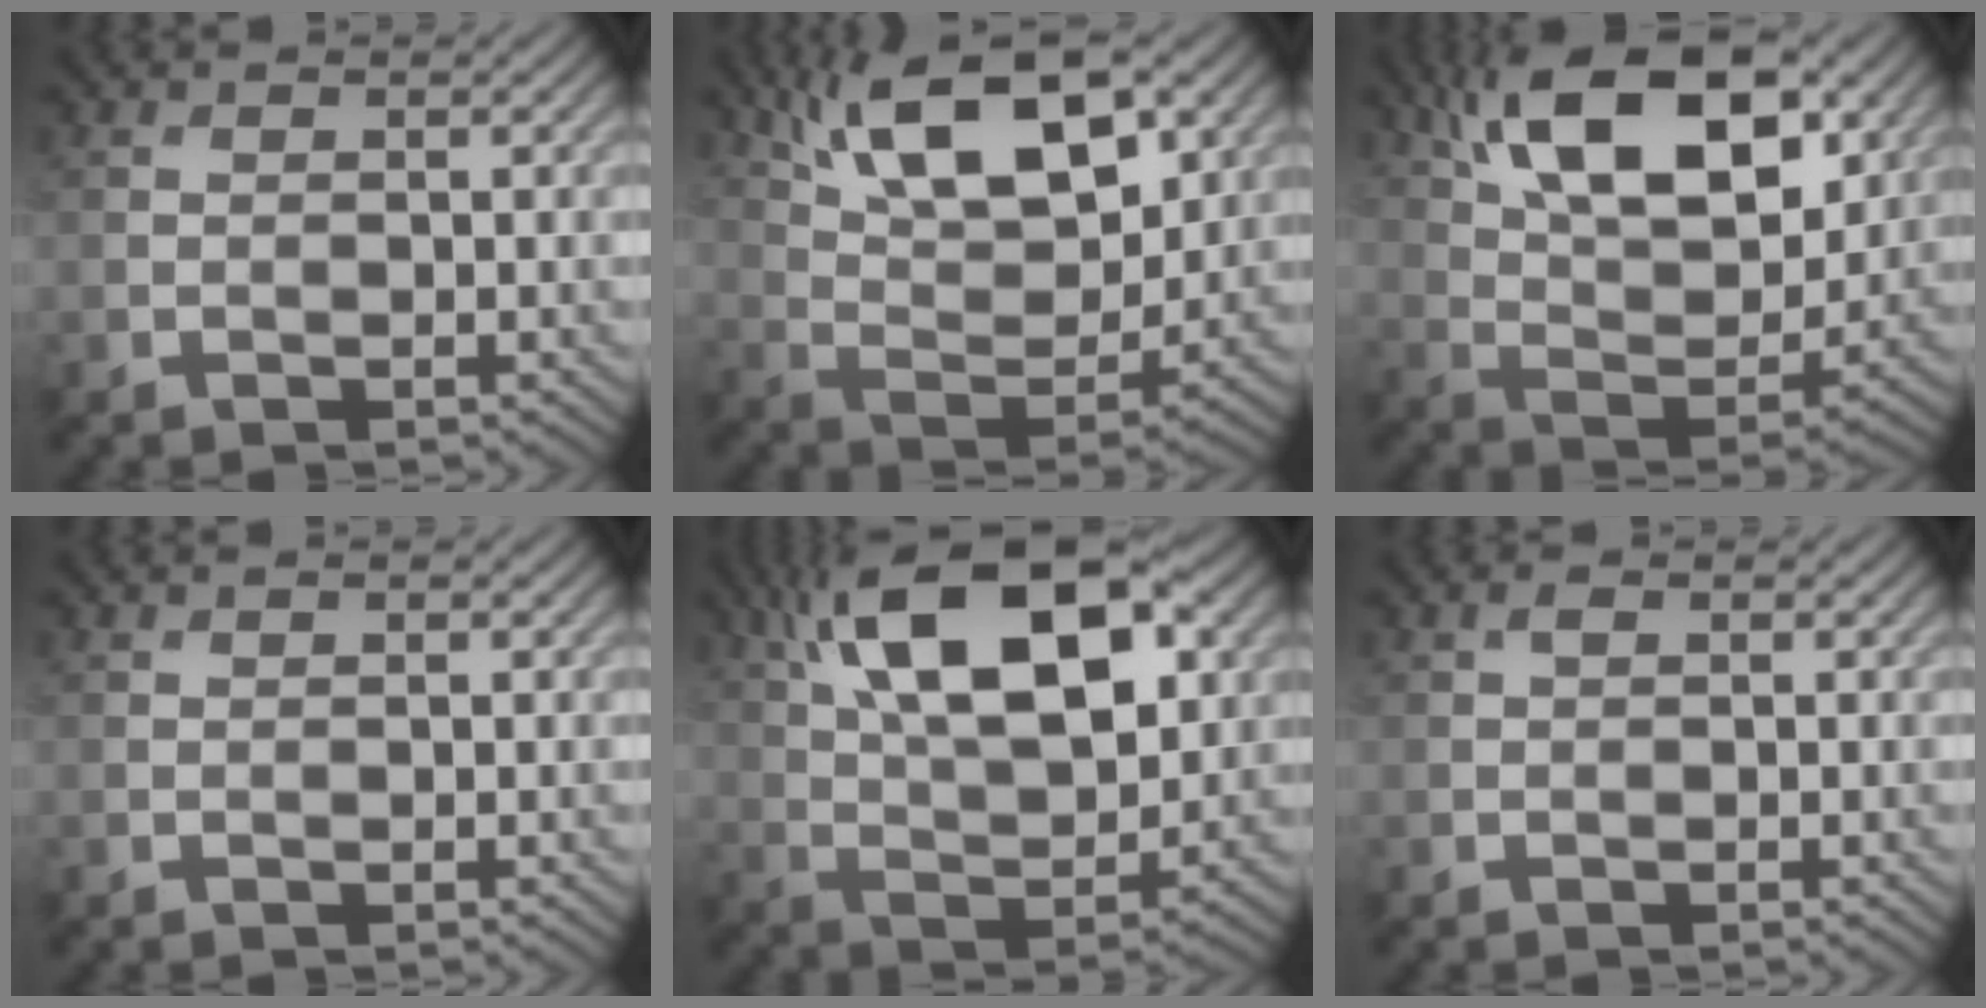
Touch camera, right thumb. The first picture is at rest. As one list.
[{"total": 14.4, "force": [7.7, 6.4, 10.4], "torque": [-0.195, 0.002, 0.126]}, {"total": 17.0, "force": [8.3, 8.1, 12.4], "torque": [-0.227, 0.010, 0.131]}, {"total": 0.0}, {"total": 17.9, "force": [7.5, 8.4, 13.9], "torque": [-0.265, 0.026, 0.113]}, {"total": 0.6, "force": [0.2, 0.2, 0.5], "torque": [-0.013, 0.003, 0.002]}]